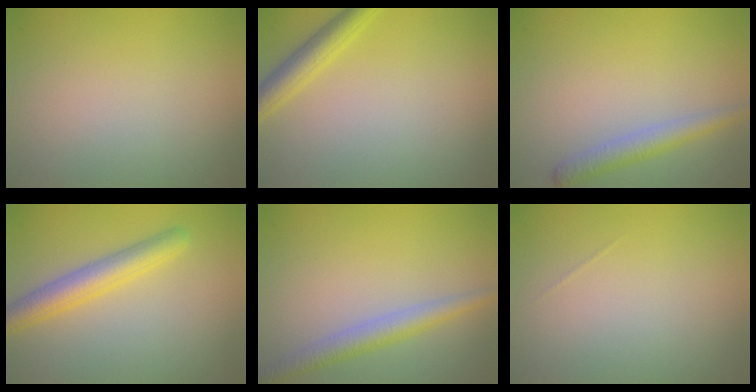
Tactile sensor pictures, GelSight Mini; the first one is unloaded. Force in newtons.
{"total": 2.9, "press": 2.9, "slide": 0.1}
{"total": 2.2, "press": 2.2, "slide": 0.1}
{"total": 3.8, "press": 3.8, "slide": 0.1}
{"total": 2.8, "press": 2.8, "slide": 0.1}
{"total": 0.0}